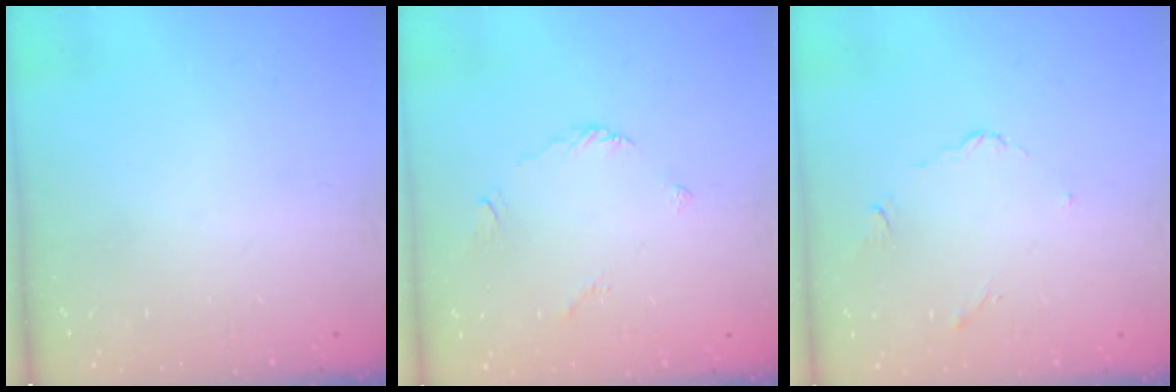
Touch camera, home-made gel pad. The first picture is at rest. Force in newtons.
{"total": 2.6, "press": 2.6, "slide": 0.6}
{"total": 2.9, "press": 2.8, "slide": 0.6}